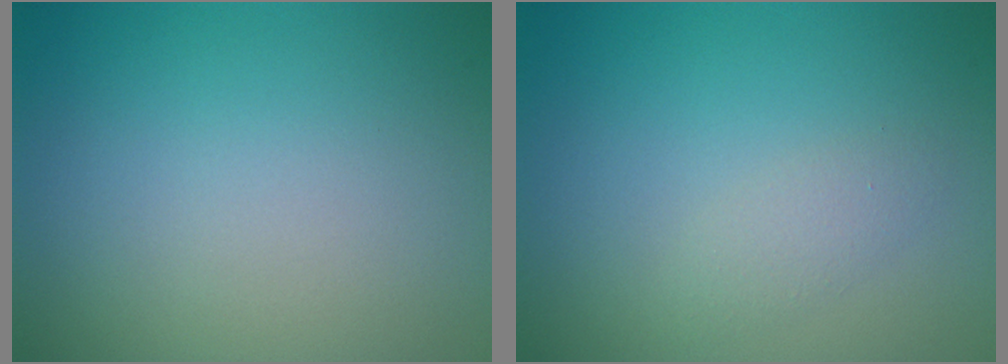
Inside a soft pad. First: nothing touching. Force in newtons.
{"total": 1.2, "press": 1.2, "slide": 0.1}